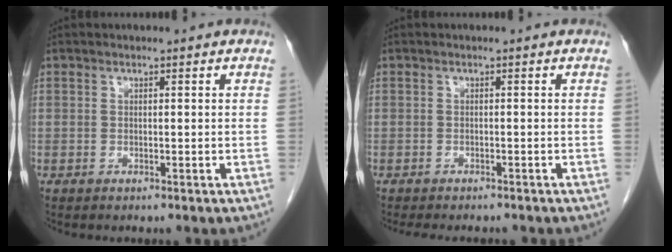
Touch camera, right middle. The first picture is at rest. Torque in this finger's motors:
{"motor_torque": [0.54, -0.33, 0.17, 0.05]}